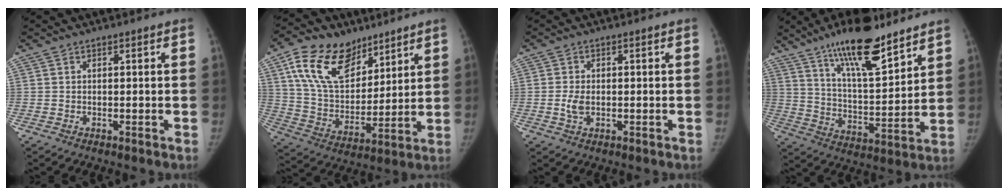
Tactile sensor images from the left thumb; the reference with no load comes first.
{"total": 19.3, "force": [11.0, 11.7, 10.7], "torque": [-0.159, -0.034, 0.207]}
{"total": 3.1, "force": [-0.4, 2.0, 2.3], "torque": [-0.050, 0.001, -0.008]}
{"total": 18.0, "force": [12.9, 4.9, 11.5], "torque": [-0.165, -0.072, 0.224]}